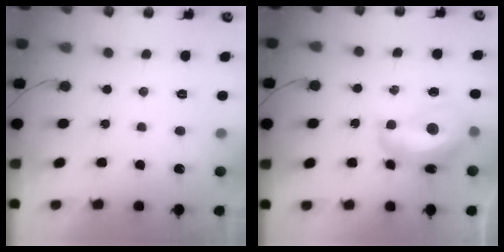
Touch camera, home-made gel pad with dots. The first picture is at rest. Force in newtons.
{"total": 11.9, "press": 11.9, "slide": 1.0}